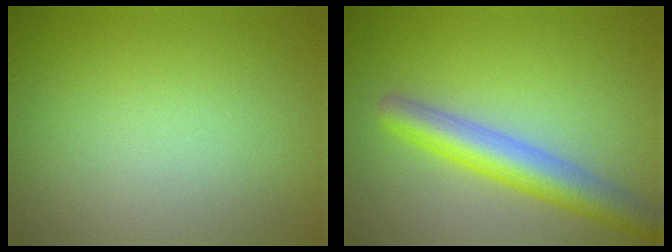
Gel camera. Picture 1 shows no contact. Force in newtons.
{"total": 4.9, "press": 4.9, "slide": 0.2}